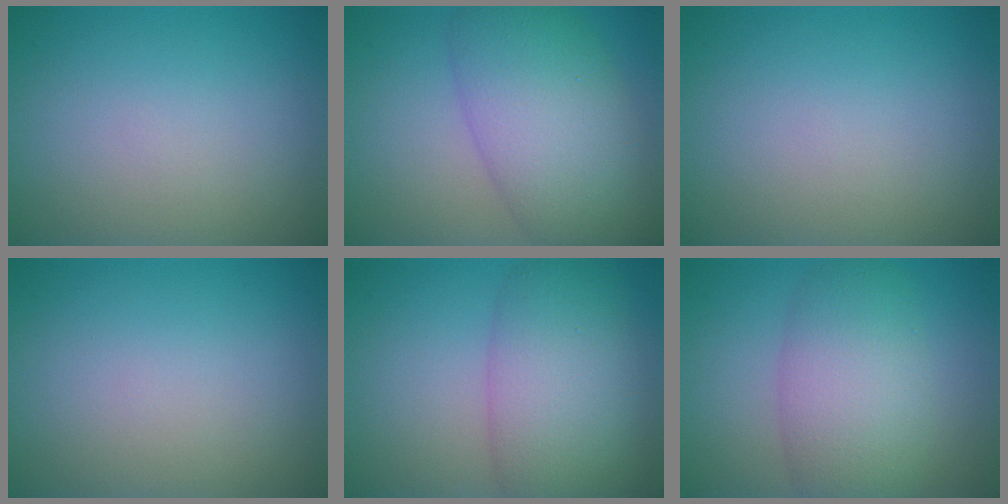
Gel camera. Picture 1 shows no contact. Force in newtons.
{"total": 8.6, "press": 8.6, "slide": 0.2}
{"total": 0.0}
{"total": 0.0}
{"total": 7.8, "press": 7.7, "slide": 0.5}
{"total": 6.6, "press": 6.6, "slide": 0.4}